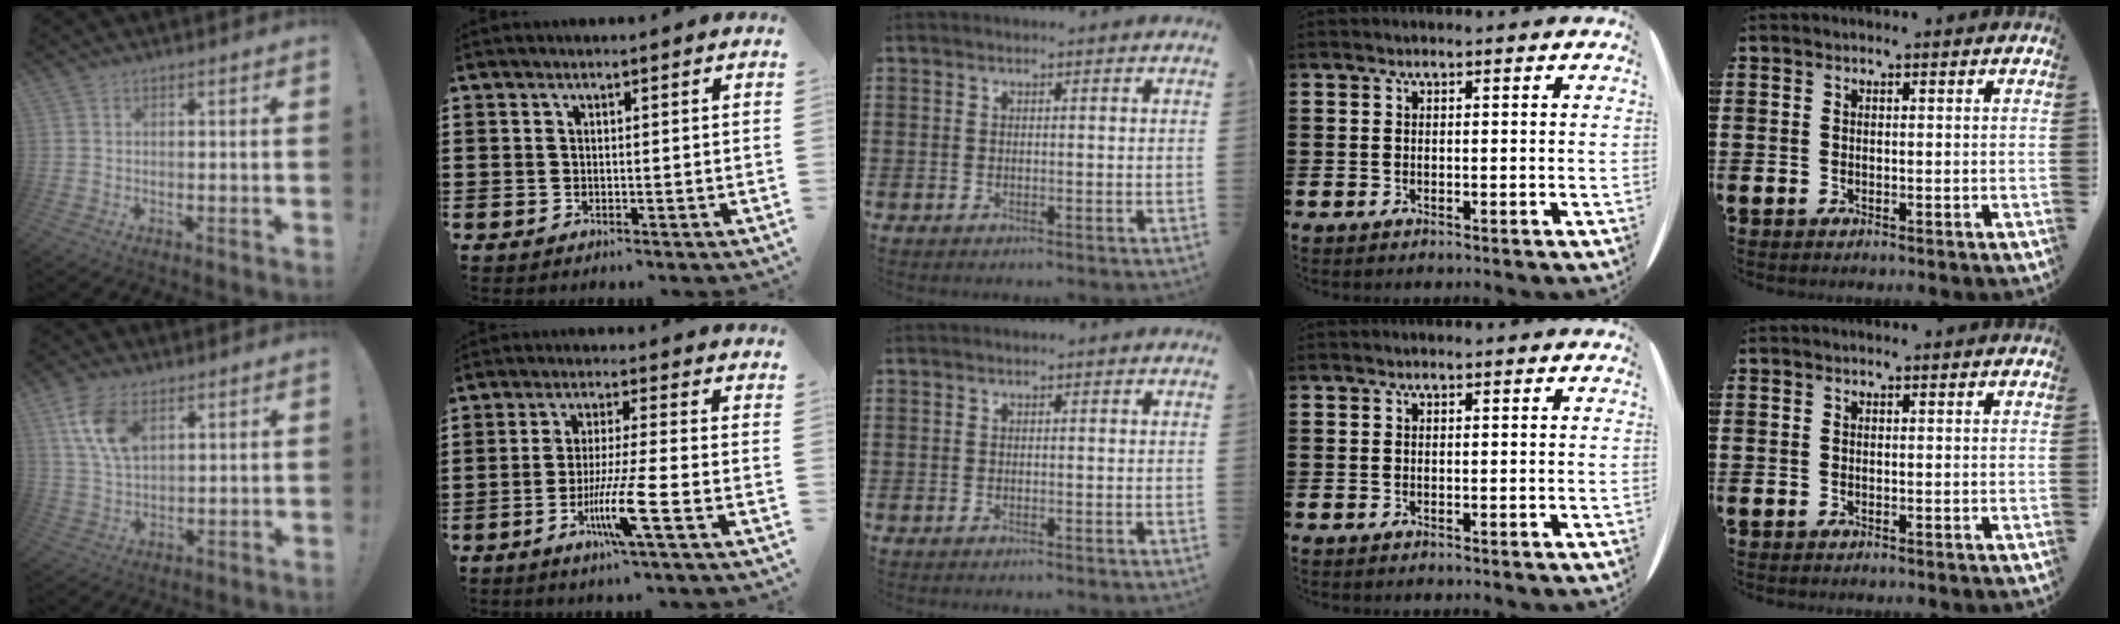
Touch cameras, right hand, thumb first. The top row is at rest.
{"thumb": {"total": 10.5, "force": [5.1, 5.7, 7.2], "torque": [-0.143, -0.012, 0.095]}, "index": {"total": 8.9, "force": [-3.8, 0.2, 8.1], "torque": [-0.158, -0.017, -0.070]}}